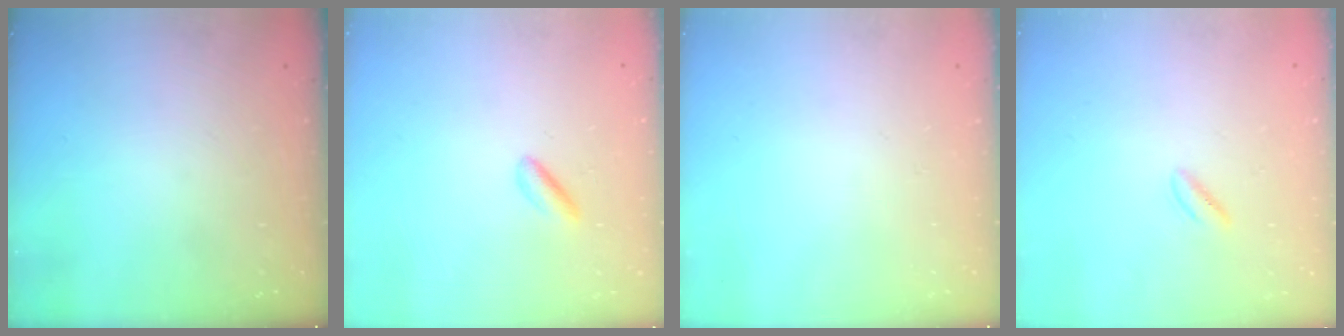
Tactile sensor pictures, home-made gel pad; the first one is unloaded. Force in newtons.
{"total": 1.9, "press": 1.8, "slide": 0.7}
{"total": 0.0}
{"total": 1.5, "press": 1.3, "slide": 0.8}